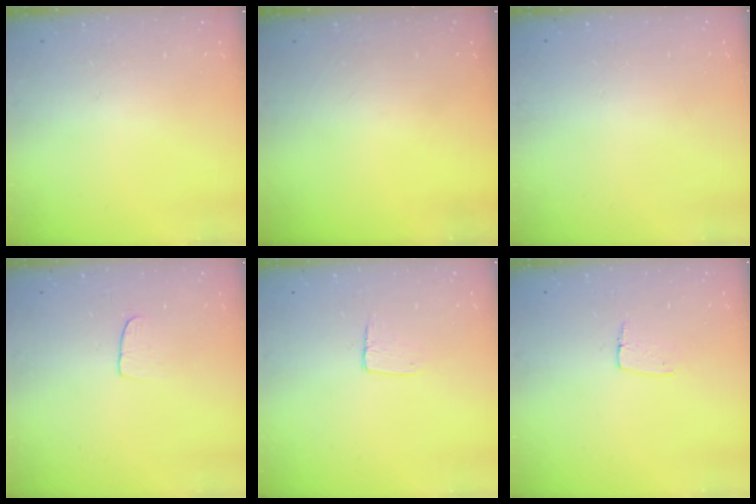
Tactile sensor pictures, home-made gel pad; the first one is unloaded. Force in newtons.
{"total": 0.0}
{"total": 0.0}
{"total": 5.9, "press": 5.9, "slide": 0.4}
{"total": 5.9, "press": 5.9, "slide": 0.4}
{"total": 6.0, "press": 6.0, "slide": 0.4}